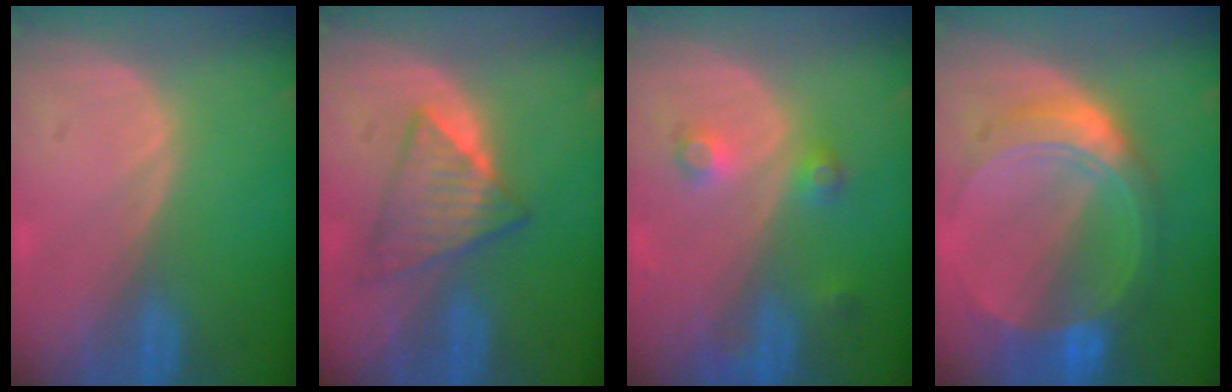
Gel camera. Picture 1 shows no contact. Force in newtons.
{"total": 5.9, "press": 5.8, "slide": 1.1}
{"total": 3.8, "press": 3.5, "slide": 1.4}
{"total": 8.7, "press": 8.7, "slide": 0.6}